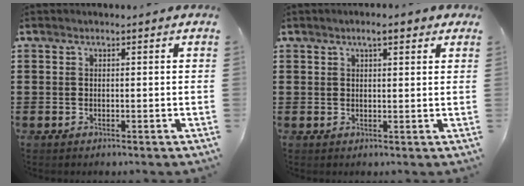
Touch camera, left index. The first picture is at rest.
{"total": 3.3, "force": [2.1, 0.7, 2.5], "torque": [-0.043, 0.003, 0.034]}